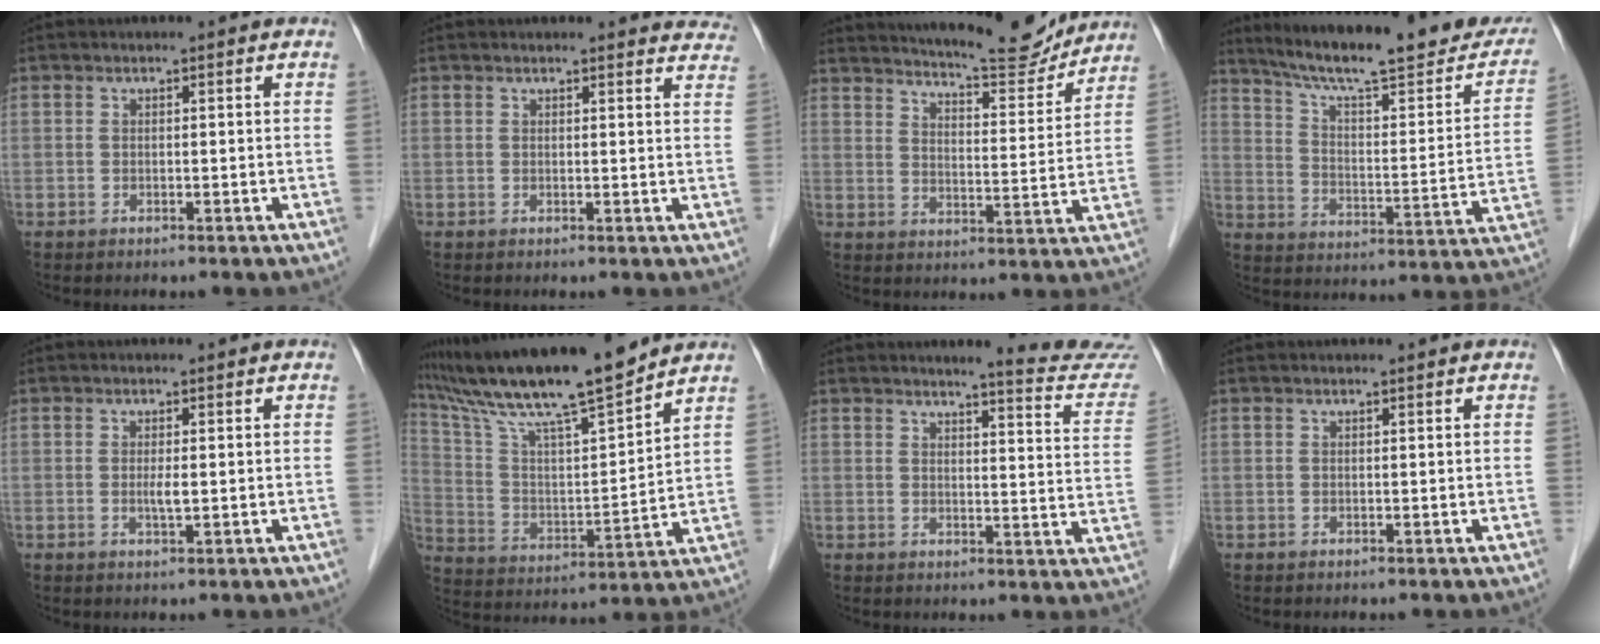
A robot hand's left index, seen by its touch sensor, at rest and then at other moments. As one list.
[{"total": 8.3, "force": [8.0, 1.9, 0.9], "torque": [0.027, -0.012, 0.051]}, {"total": 15.4, "force": [14.4, 1.9, 5.1], "torque": [-0.080, -0.014, 0.196]}, {"total": 25.5, "force": [21.4, 3.8, 13.3], "torque": [-0.202, -0.024, 0.289]}, {"total": 1.5, "force": [0.1, 0.2, 1.5], "torque": [-0.032, -0.002, 0.000]}, {"total": 18.7, "force": [15.9, 0.2, 9.7], "torque": [-0.179, 0.008, 0.277]}, {"total": 11.0, "force": [10.8, -0.7, 2.0], "torque": [-0.020, -0.073, 0.107]}, {"total": 0.5, "force": [0.5, 0.0, 0.1], "torque": [-0.006, 0.004, 0.008]}]